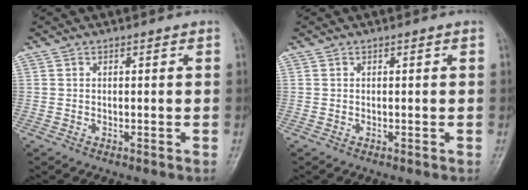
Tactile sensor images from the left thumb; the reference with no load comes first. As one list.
[{"total": 0.0}]